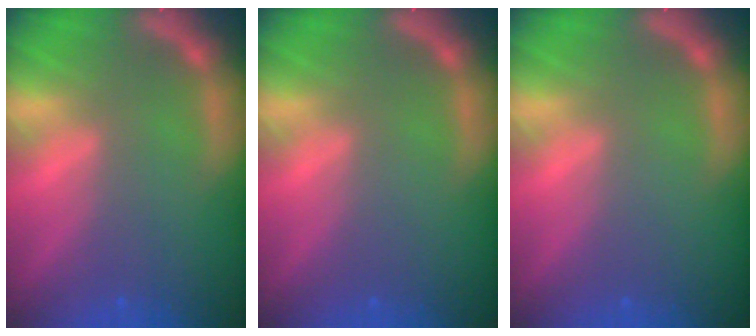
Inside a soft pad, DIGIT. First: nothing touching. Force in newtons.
{"total": 0.0}
{"total": 0.0}